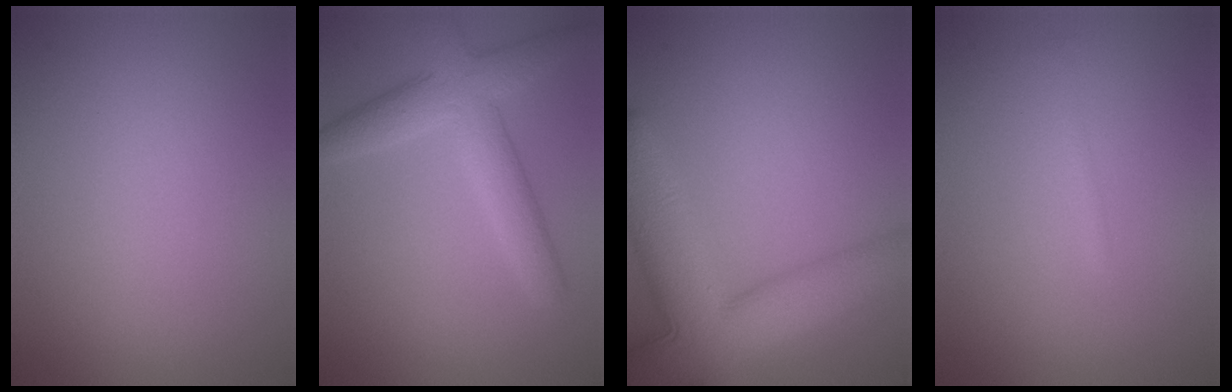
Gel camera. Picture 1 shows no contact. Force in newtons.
{"total": 5.1, "press": 5.1, "slide": 0.1}
{"total": 11.3, "press": 11.3, "slide": 0.6}
{"total": 0.6, "press": 0.6, "slide": 0.0}